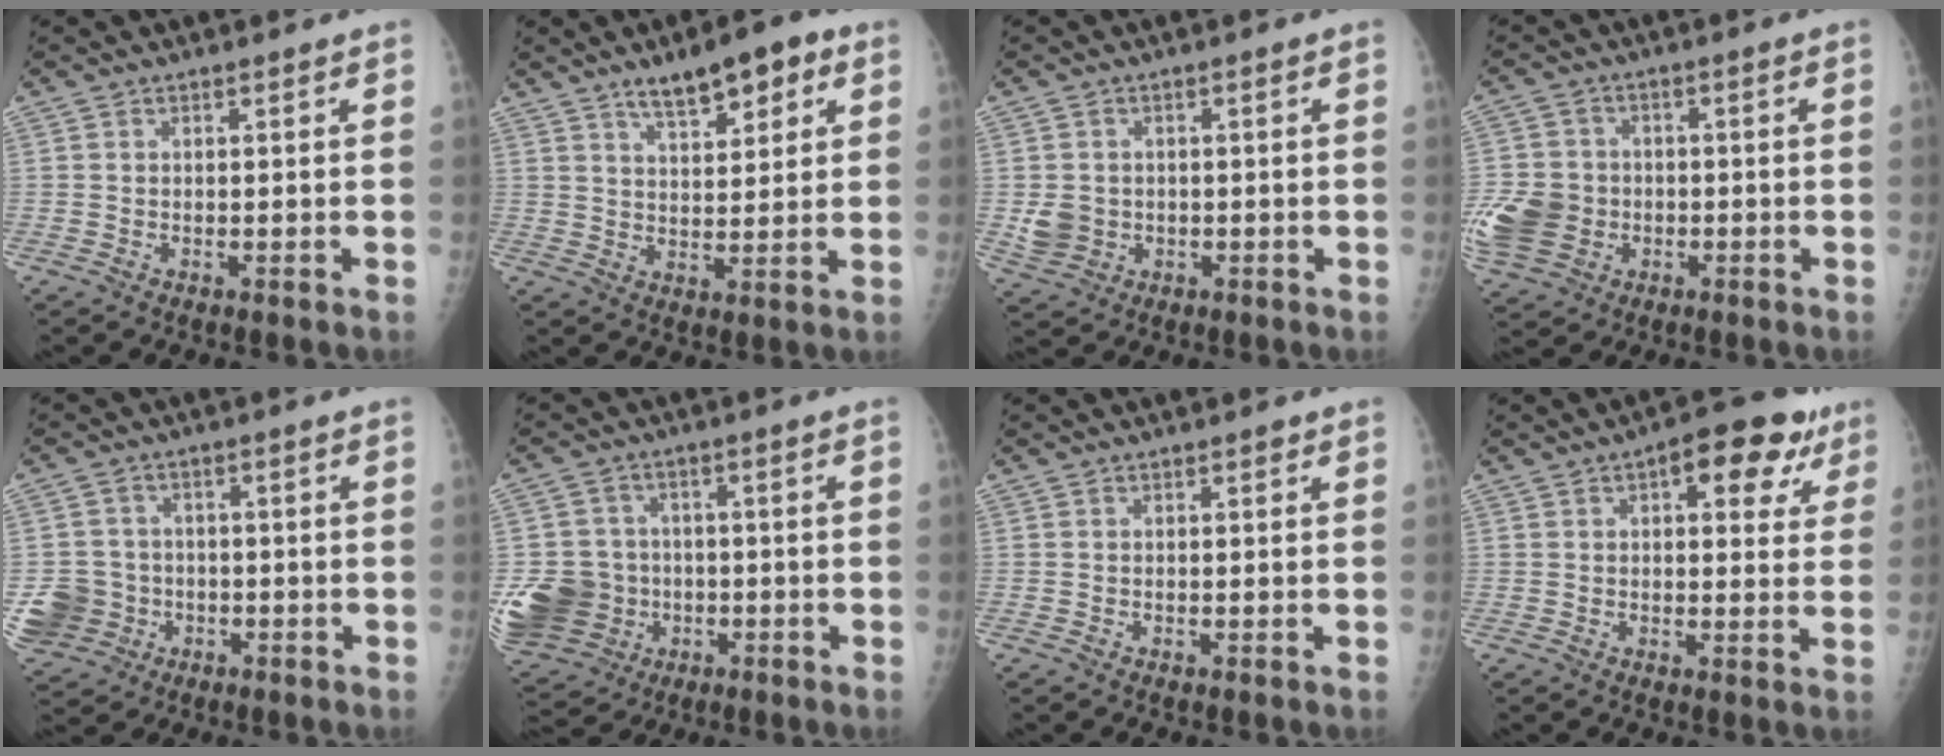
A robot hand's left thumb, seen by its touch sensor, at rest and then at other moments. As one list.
[{"total": 9.9, "force": [5.8, 3.8, 7.2], "torque": [-0.086, -0.017, 0.089]}, {"total": 4.4, "force": [-0.5, 4.0, 1.8], "torque": [-0.023, 0.003, 0.000]}, {"total": 11.1, "force": [-2.6, 9.3, 5.5], "torque": [-0.104, 0.007, -0.046]}, {"total": 8.7, "force": [-2.4, 8.0, 2.4], "torque": [-0.043, 0.017, -0.033]}, {"total": 13.8, "force": [-2.9, 12.4, 5.5], "torque": [-0.107, 0.014, -0.038]}, {"total": 0.0}, {"total": 11.5, "force": [5.4, 5.4, 8.6], "torque": [-0.068, -0.001, 0.062]}]